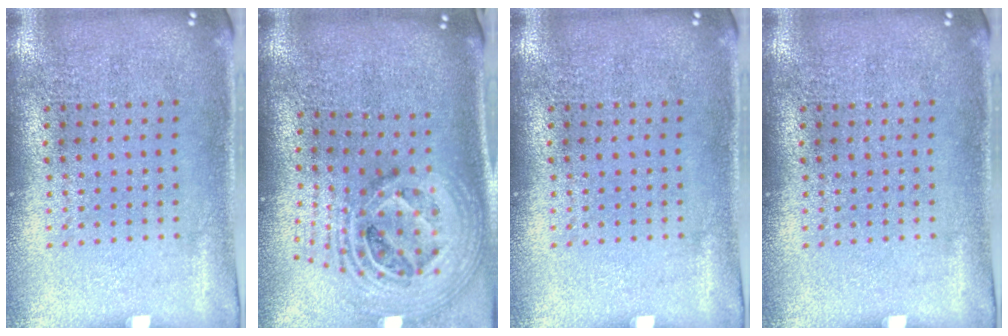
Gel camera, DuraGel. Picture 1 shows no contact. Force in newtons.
{"total": 2.7, "press": 1.9, "slide": 1.9}
{"total": 0.0}
{"total": 0.0}